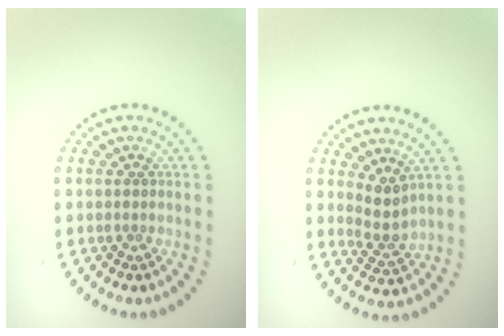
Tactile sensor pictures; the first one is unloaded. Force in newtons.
{"total": 2.2, "press": 1.5, "slide": 1.5}